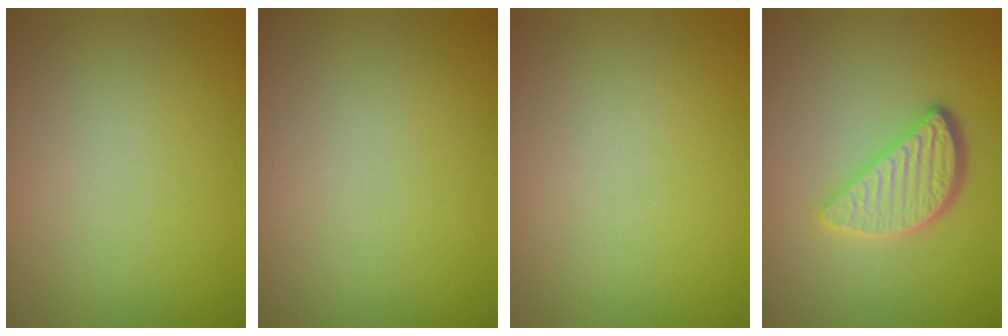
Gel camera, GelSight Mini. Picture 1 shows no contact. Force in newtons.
{"total": 0.0}
{"total": 0.0}
{"total": 3.9, "press": 3.2, "slide": 2.2}